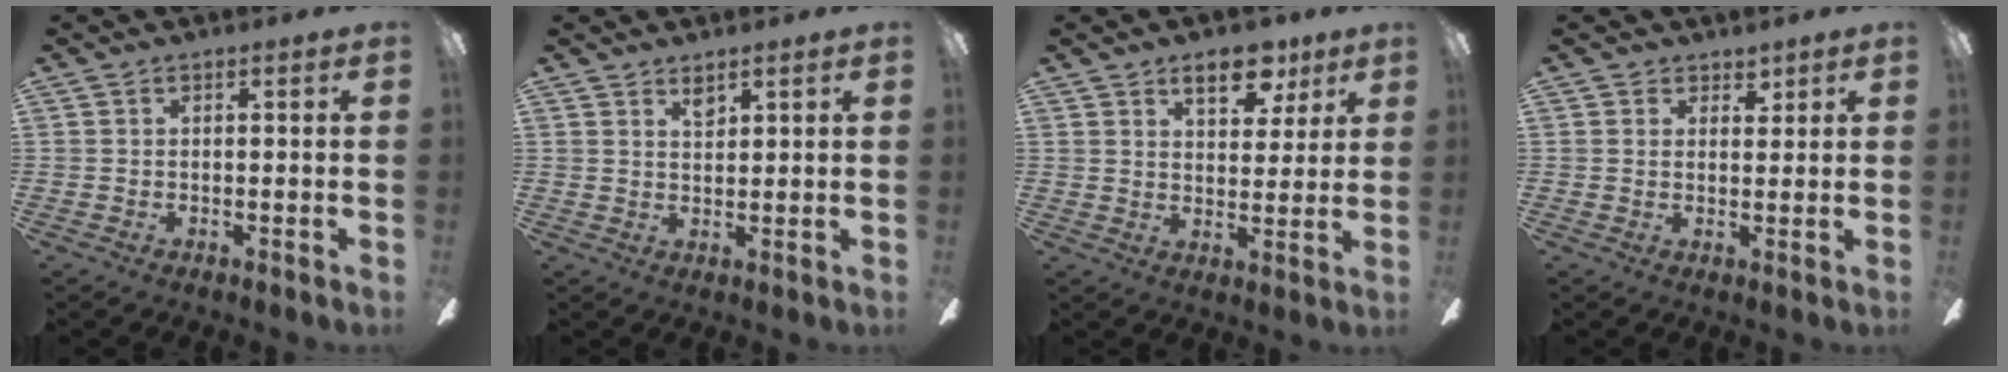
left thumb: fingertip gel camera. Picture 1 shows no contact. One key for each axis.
{"total": 2.6, "fx": 2.3, "fy": 0.7, "fz": 1.0, "tx": -0.017, "ty": -0.007, "tz": 0.040}
{"total": 9.2, "fx": 5.6, "fy": 4.8, "fz": 5.5, "tx": -0.057, "ty": -0.021, "tz": 0.092}
{"total": 2.8, "fx": 2.1, "fy": 1.9, "fz": 0.2, "tx": 0.006, "ty": -0.007, "tz": 0.035}